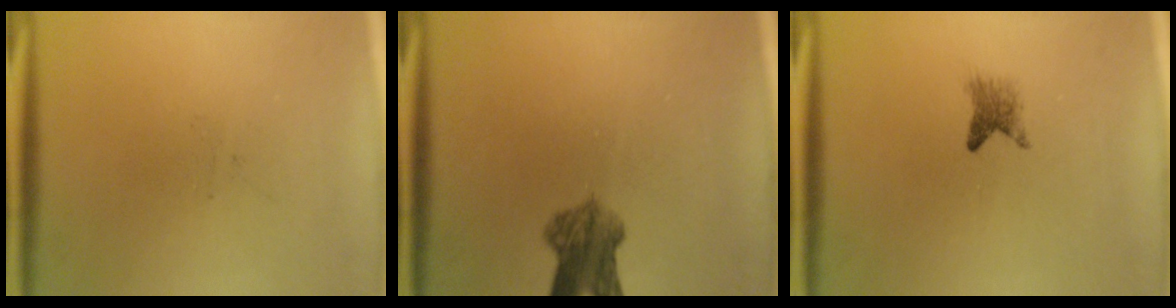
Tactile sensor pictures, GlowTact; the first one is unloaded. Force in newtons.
{"total": 5.5}
{"total": 2.0}